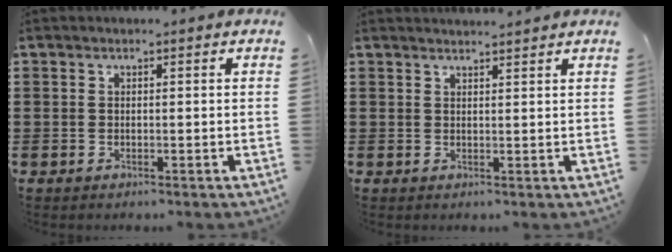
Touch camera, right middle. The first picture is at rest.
{"total": 1.5, "force": [1.5, -0.1, 0.2], "torque": [-0.006, 0.000, 0.029]}